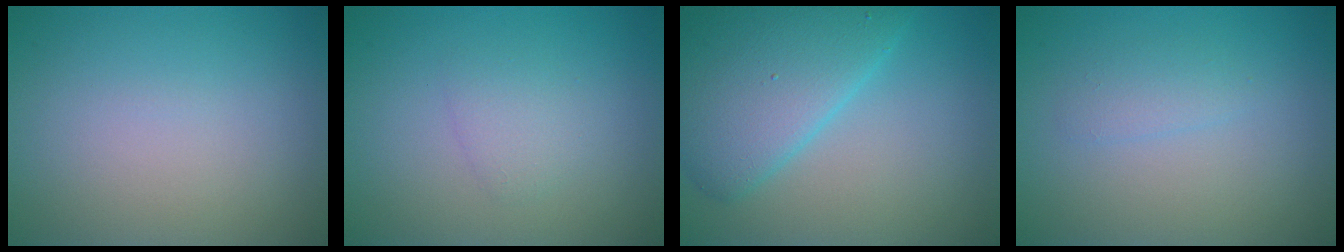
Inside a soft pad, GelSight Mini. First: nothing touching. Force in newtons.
{"total": 1.5, "press": 1.5, "slide": 0.1}
{"total": 7.1, "press": 7.1, "slide": 0.2}
{"total": 1.2, "press": 1.2, "slide": 0.1}